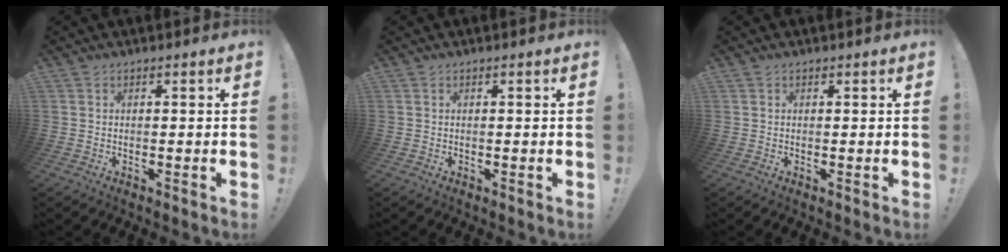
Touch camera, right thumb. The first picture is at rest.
{"total": 0.0}
{"total": 0.0}